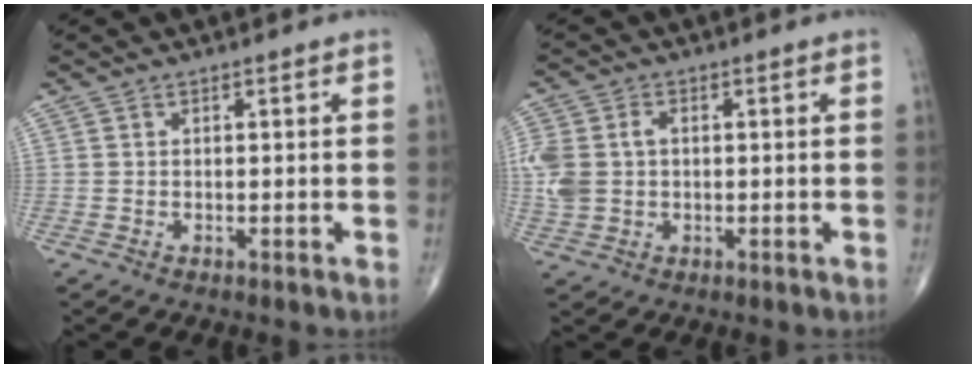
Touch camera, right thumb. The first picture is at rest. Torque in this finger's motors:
{"motor_torque": [0.09, 0.13, 0.49, 0.22, 0.13]}